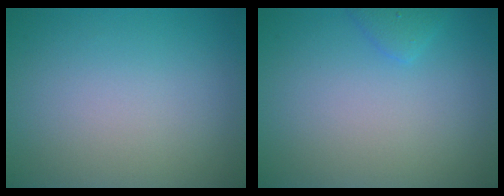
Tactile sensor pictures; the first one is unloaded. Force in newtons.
{"total": 1.2, "press": 1.2, "slide": 0.1}